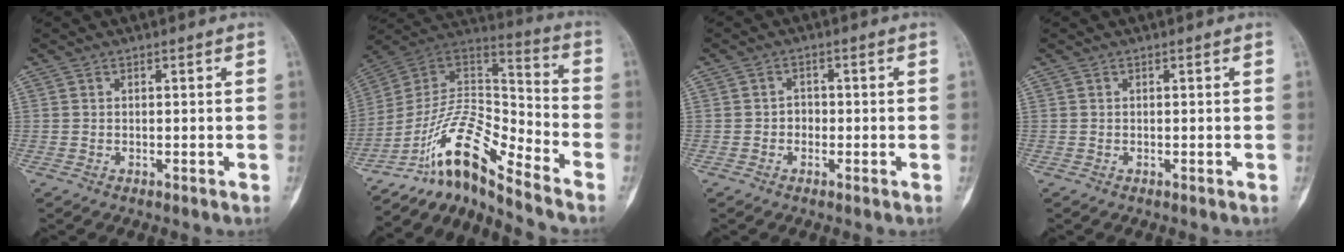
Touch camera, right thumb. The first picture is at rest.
{"total": 14.3, "force": [-11.3, 2.7, 8.3], "torque": [-0.145, 0.111, -0.211]}
{"total": 1.8, "force": [-0.5, 1.6, 0.8], "torque": [0.002, 0.008, -0.014]}
{"total": 0.0}